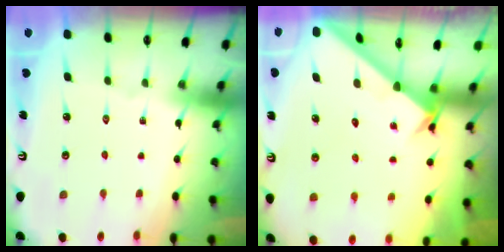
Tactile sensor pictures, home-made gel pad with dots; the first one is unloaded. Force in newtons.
{"total": 2.3, "press": 2.2, "slide": 0.2}